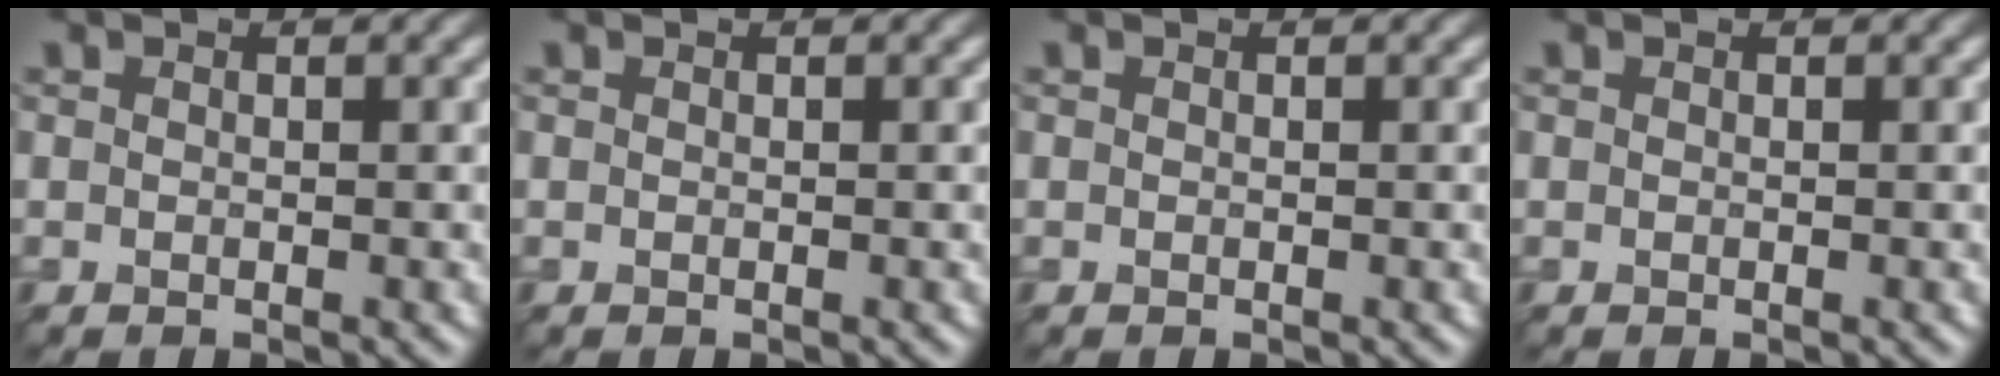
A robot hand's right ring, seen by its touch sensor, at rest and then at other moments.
{"total": 0.0}
{"total": 0.0}
{"total": 0.0}